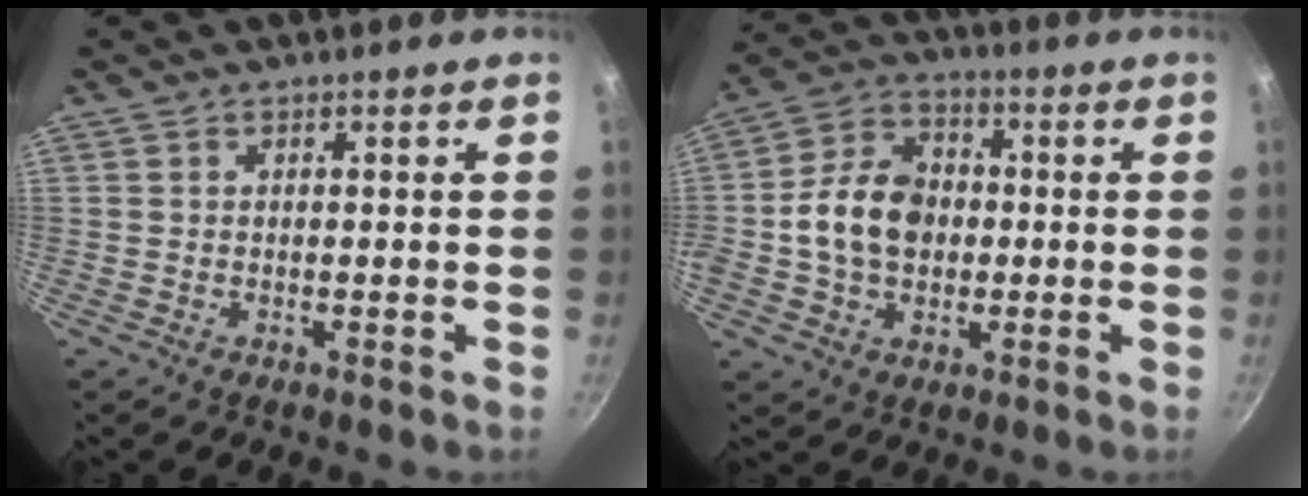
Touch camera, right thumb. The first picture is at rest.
{"total": 12.5, "force": [-0.4, 9.5, 8.1], "torque": [-0.122, 0.020, -0.020]}